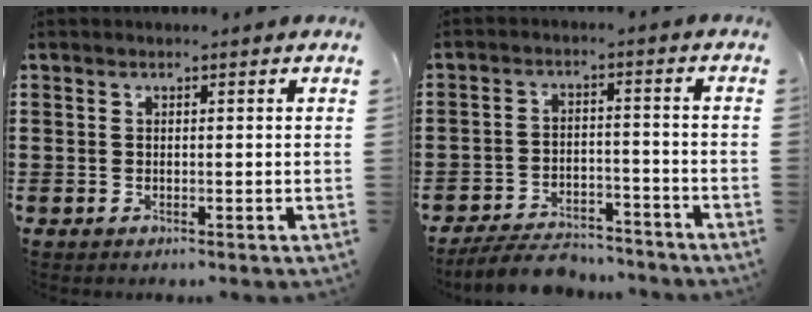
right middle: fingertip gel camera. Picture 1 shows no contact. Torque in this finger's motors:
{"motor_torque": [1.26, -0.07, 0.10, 0.09]}